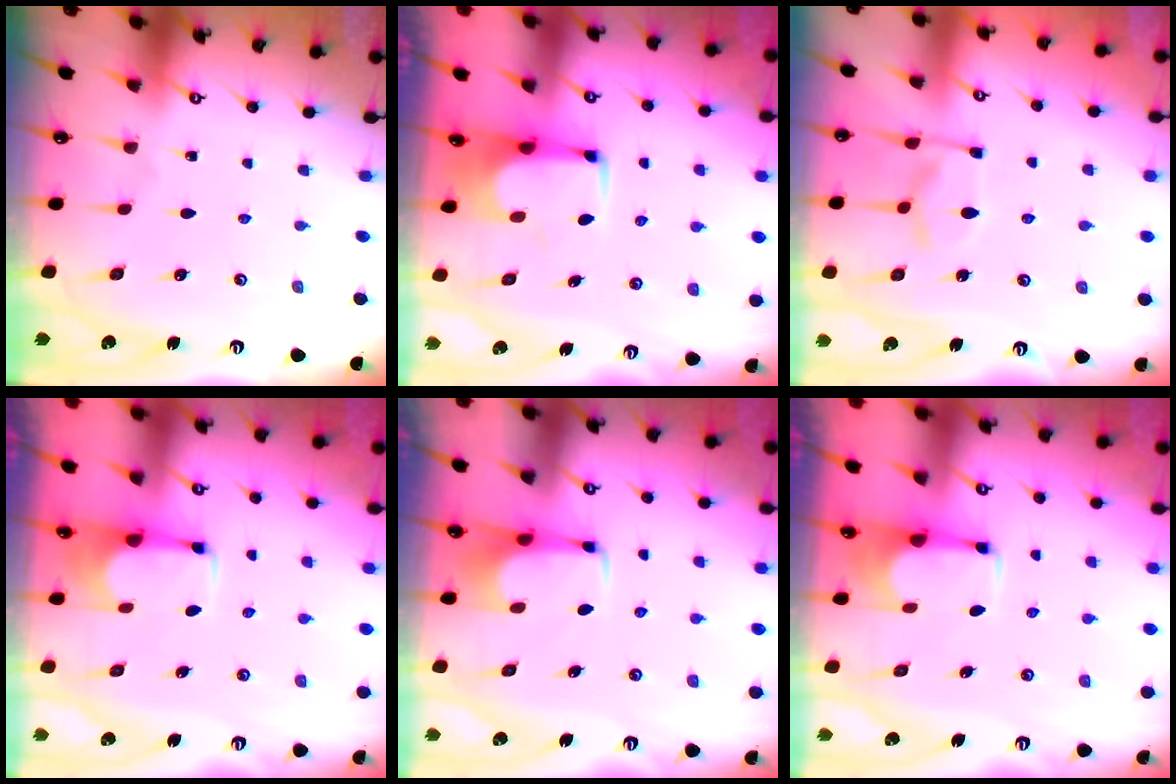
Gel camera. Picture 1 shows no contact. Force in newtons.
{"total": 0.6, "press": 0.3, "slide": 0.5}
{"total": 3.5, "press": 3.3, "slide": 1.0}
{"total": 1.9, "press": 1.7, "slide": 0.9}
{"total": 1.6, "press": 1.6, "slide": 0.5}
{"total": 1.9, "press": 1.7, "slide": 0.9}